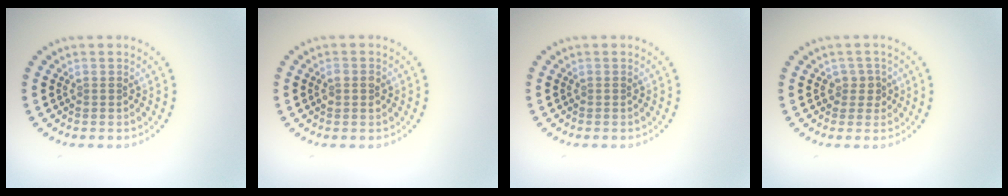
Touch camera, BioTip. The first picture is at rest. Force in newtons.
{"total": 1.4, "press": 1.4, "slide": 0.1}
{"total": 0.0}
{"total": 1.6, "press": 1.3, "slide": 1.0}